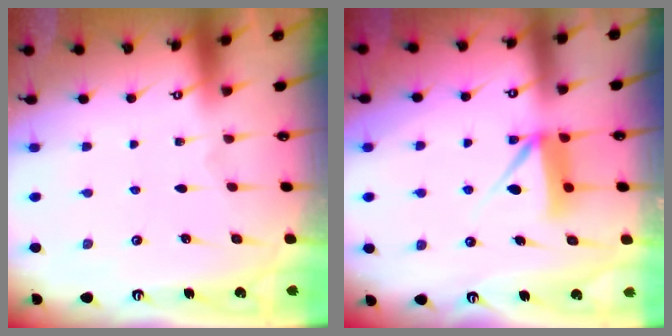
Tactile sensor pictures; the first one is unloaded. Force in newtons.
{"total": 9.3, "press": 9.3, "slide": 0.6}